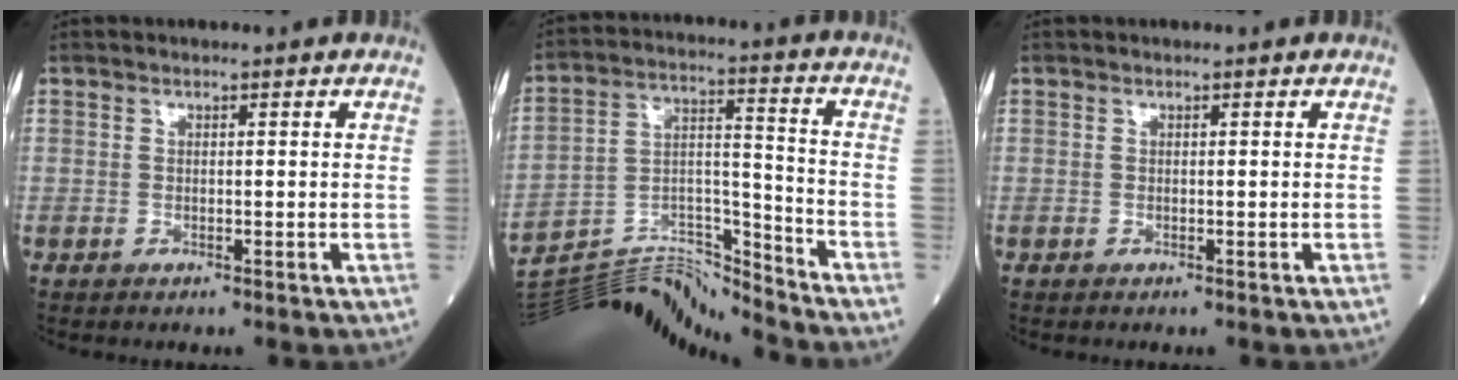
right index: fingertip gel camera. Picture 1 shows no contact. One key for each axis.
{"total": 15.2, "fx": -15.1, "fy": -1.4, "fz": 0.9, "tx": -0.020, "ty": 0.048, "tz": -0.266}
{"total": 0.0}